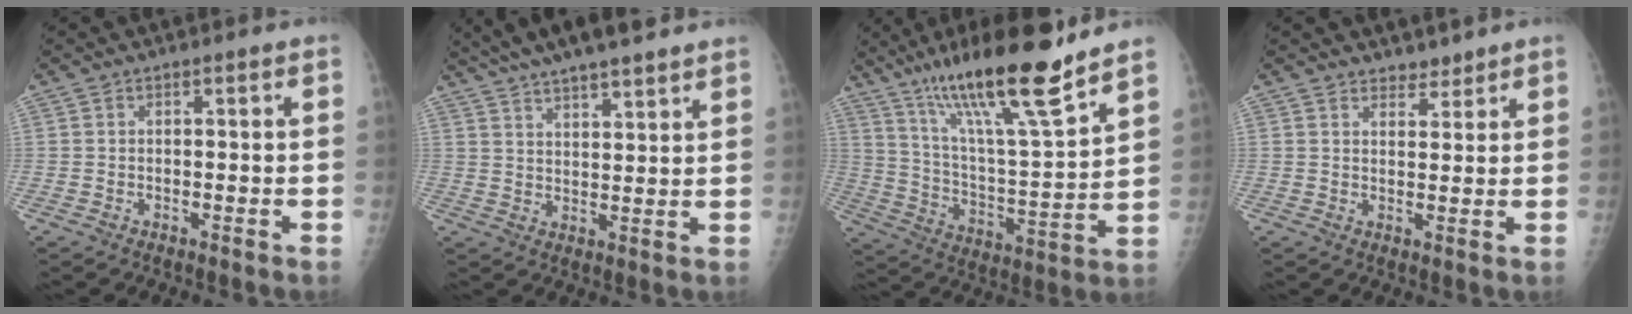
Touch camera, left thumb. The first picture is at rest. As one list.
[{"total": 14.4, "force": [11.7, 2.9, 7.8], "torque": [-0.117, -0.013, 0.187]}, {"total": 21.0, "force": [15.2, 2.4, 14.4], "torque": [-0.227, -0.073, 0.266]}, {"total": 2.8, "force": [2.5, 1.2, 0.3], "torque": [0.013, -0.018, 0.036]}]